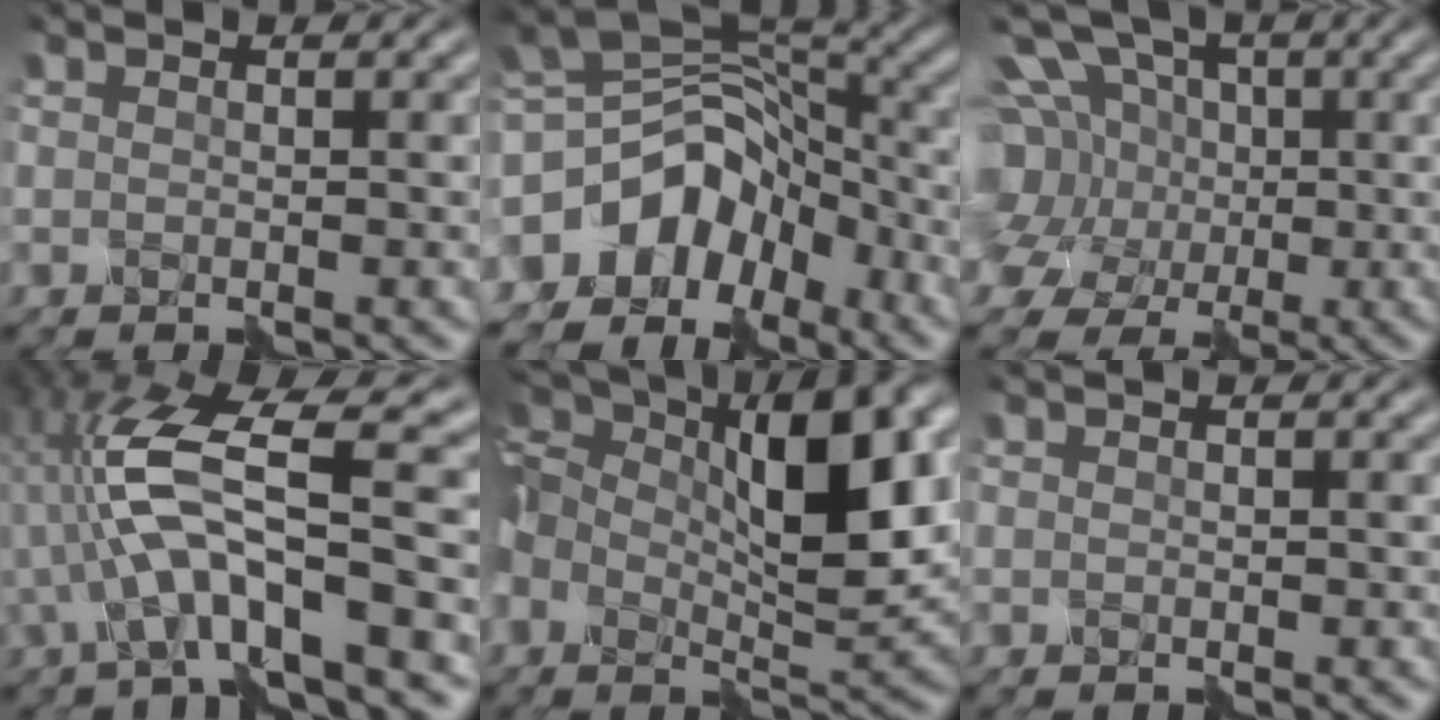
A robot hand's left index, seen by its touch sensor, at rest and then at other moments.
{"total": 9.1, "force": [-5.2, 6.0, 4.5], "torque": [-0.062, 0.015, -0.106]}
{"total": 13.6, "force": [2.1, 11.4, 7.2], "torque": [-0.170, 0.033, 0.001]}
{"total": 9.4, "force": [-2.0, 2.7, 8.7], "torque": [-0.169, 0.018, -0.045]}
{"total": 11.8, "force": [0.5, 6.2, 10.0], "torque": [-0.177, 0.011, -0.004]}
{"total": 0.0}